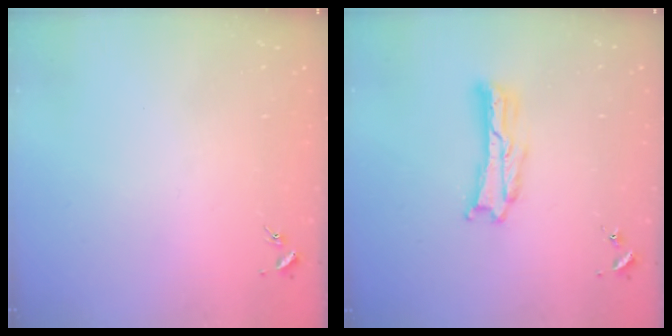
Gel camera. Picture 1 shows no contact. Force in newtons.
{"total": 2.8, "press": 2.7, "slide": 0.4}